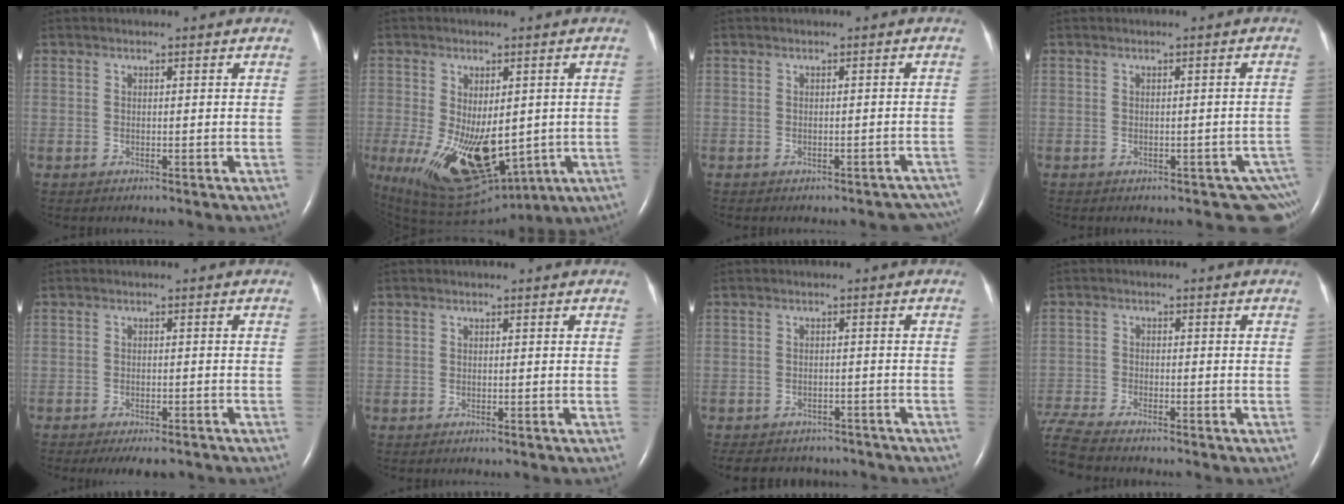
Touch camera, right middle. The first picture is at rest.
{"total": 20.3, "force": [-5.4, 10.3, 16.7], "torque": [-0.285, -0.031, -0.052]}
{"total": 6.6, "force": [-5.8, 2.8, 1.5], "torque": [0.001, 0.008, -0.057]}
{"total": 4.0, "force": [-2.6, 2.1, 2.3], "torque": [-0.008, 0.010, -0.030]}
{"total": 6.1, "force": [-4.9, 2.0, 2.9], "torque": [-0.032, -0.005, -0.065]}
{"total": 0.0}
{"total": 9.8, "force": [-8.8, 3.8, 2.1], "torque": [-0.043, 0.003, -0.106]}
{"total": 9.0, "force": [-8.1, 1.0, 3.8], "torque": [-0.087, -0.018, -0.147]}